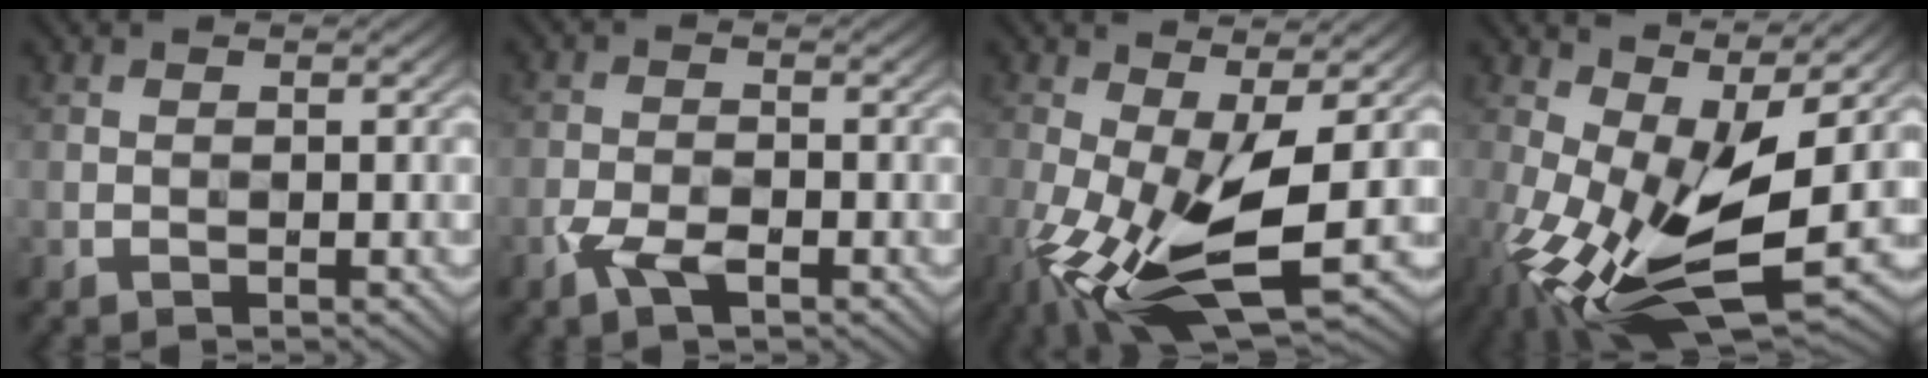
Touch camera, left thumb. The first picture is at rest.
{"total": 3.6, "force": [-2.0, 1.8, 2.4], "torque": [-0.052, -0.001, -0.044]}
{"total": 12.6, "force": [-4.2, 4.1, 11.1], "torque": [-0.246, -0.031, -0.073]}
{"total": 13.7, "force": [-3.0, 5.4, 12.3], "torque": [-0.257, -0.024, -0.049]}